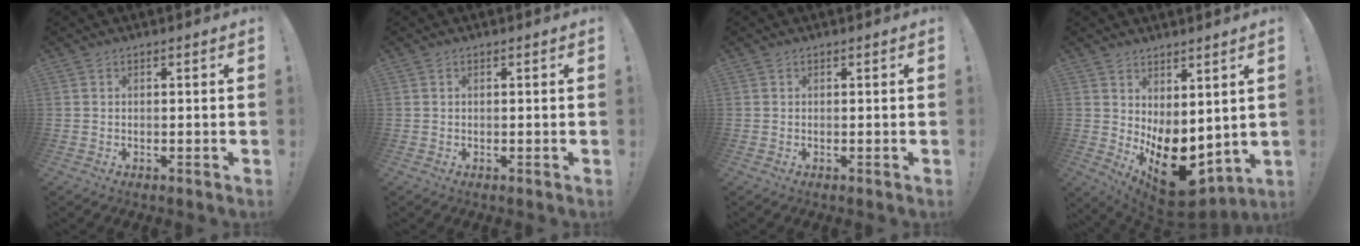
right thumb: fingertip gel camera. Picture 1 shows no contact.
{"total": 0.0}
{"total": 0.0}
{"total": 13.7, "force": [-3.8, 8.0, 10.5], "torque": [-0.133, 0.015, -0.040]}